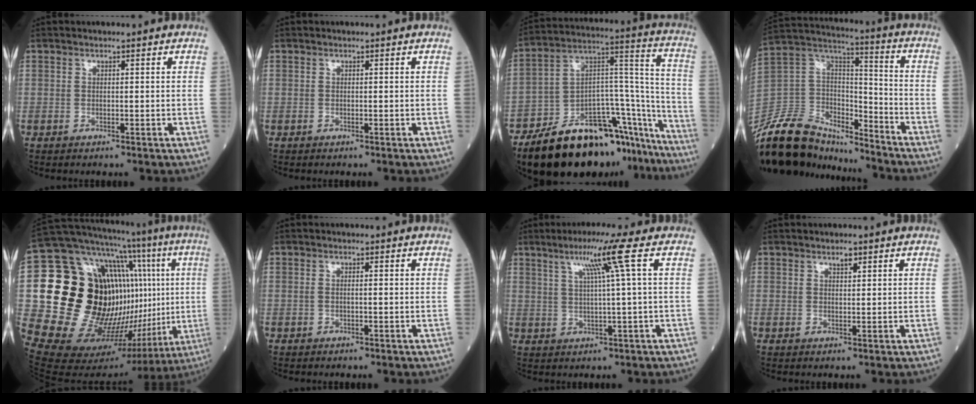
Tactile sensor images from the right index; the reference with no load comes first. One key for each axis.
{"total": 0.0}
{"total": 29.9, "fx": -22.8, "fy": 9.6, "fz": 16.8, "tx": -0.201, "ty": 0.024, "tz": -0.335}
{"total": 24.9, "fx": -21.2, "fy": 9.0, "fz": 9.5, "tx": -0.258, "ty": 0.008, "tz": -0.375}
{"total": 34.4, "fx": 2.3, "fy": 13.2, "fz": 31.7, "tx": -0.480, "ty": 0.056, "tz": 0.055}
{"total": 1.1, "fx": -0.1, "fy": 0.5, "fz": 1.0, "tx": -0.030, "ty": 0.005, "tz": -0.001}
{"total": 7.1, "fx": 3.0, "fy": -1.7, "fz": 6.3, "tx": -0.118, "ty": 0.006, "tz": 0.056}
{"total": 1.6, "fx": 1.1, "fy": 0.7, "fz": 1.1, "tx": -0.025, "ty": -0.001, "tz": 0.021}